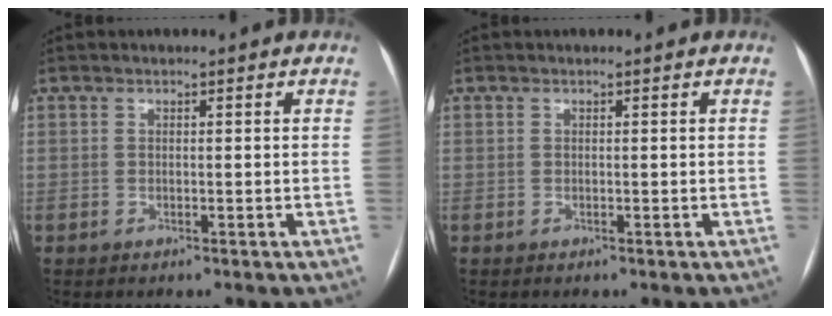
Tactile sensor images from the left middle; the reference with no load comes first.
{"total": 0.0}